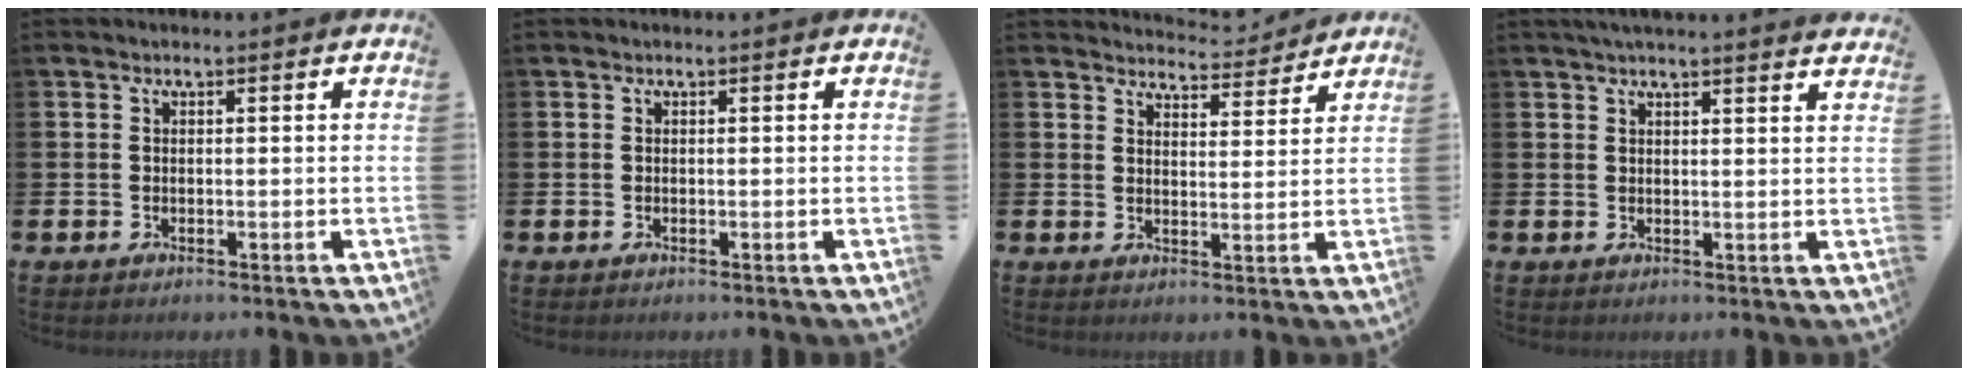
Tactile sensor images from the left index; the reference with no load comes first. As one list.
[{"total": 0.0}, {"total": 4.4, "force": [4.4, 0.3, 0.1], "torque": [0.000, -0.035, 0.075]}, {"total": 2.8, "force": [2.7, -0.5, 0.4], "torque": [-0.005, -0.014, 0.048]}]